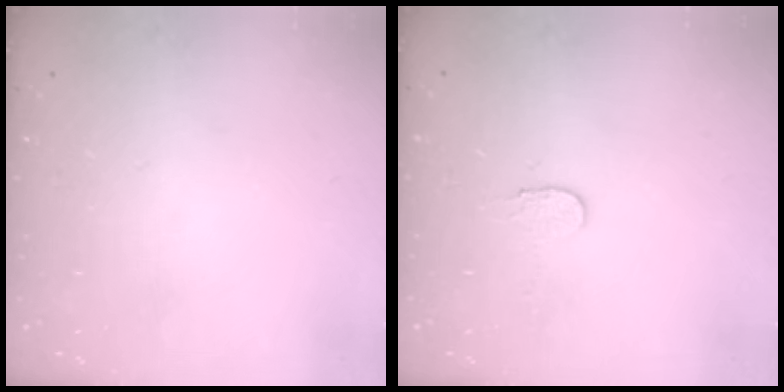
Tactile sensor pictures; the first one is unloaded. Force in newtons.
{"total": 3.2, "press": 3.2, "slide": 0.3}